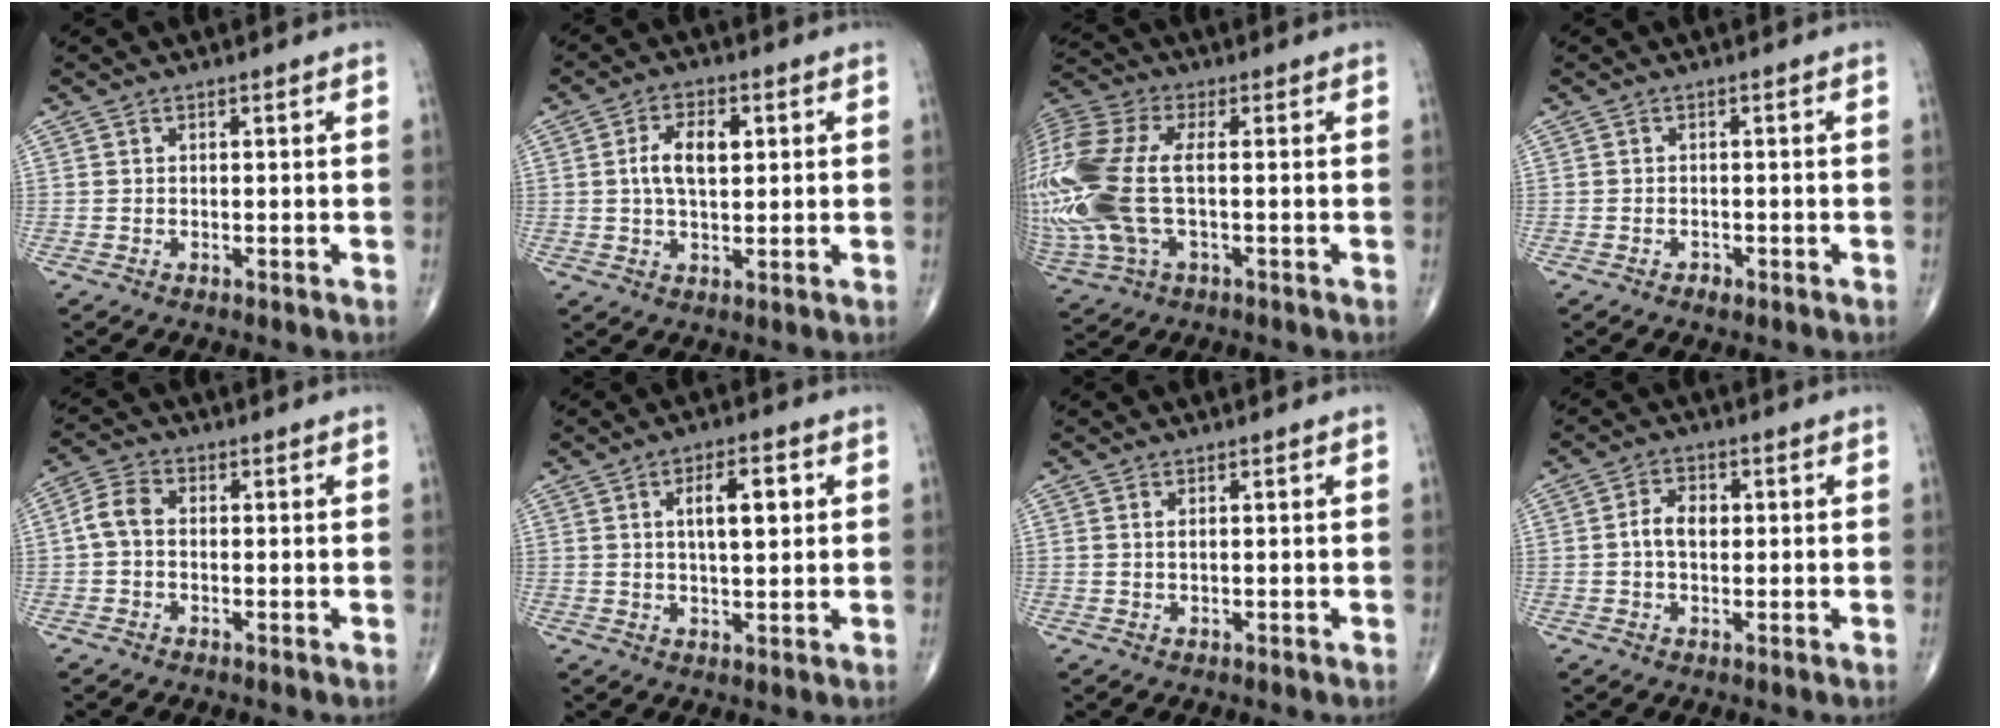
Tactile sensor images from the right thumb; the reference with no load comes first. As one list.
[{"total": 7.0, "force": [1.3, 3.7, 5.8], "torque": [-0.102, 0.005, 0.020]}, {"total": 22.3, "force": [-0.6, 11.6, 19.0], "torque": [-0.494, 0.006, -0.001]}, {"total": 1.1, "force": [-0.7, 0.7, 0.5], "torque": [-0.004, 0.003, -0.011]}, {"total": 4.4, "force": [-0.2, 3.0, 3.2], "torque": [-0.060, 0.013, -0.015]}, {"total": 7.4, "force": [2.0, 2.9, 6.5], "torque": [-0.092, -0.004, 0.032]}, {"total": 0.8, "force": [0.3, 0.2, 0.7], "torque": [-0.018, 0.001, 0.007]}, {"total": 4.5, "force": [0.2, 3.0, 3.4], "torque": [-0.061, 0.012, -0.001]}]